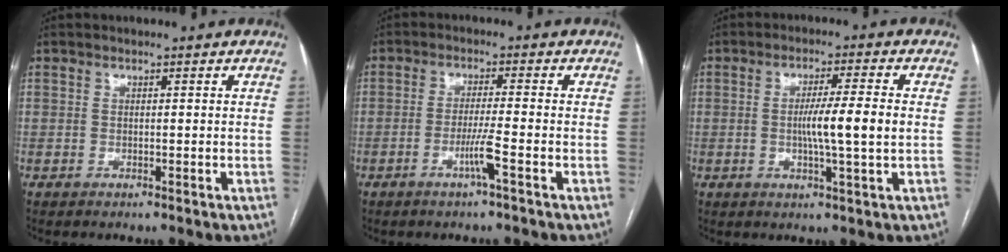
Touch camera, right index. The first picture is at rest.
{"total": 4.1, "force": [-1.9, -0.8, 3.5], "torque": [-0.068, -0.008, -0.037]}
{"total": 7.0, "force": [-0.3, -0.5, 6.9], "torque": [-0.118, -0.003, -0.005]}